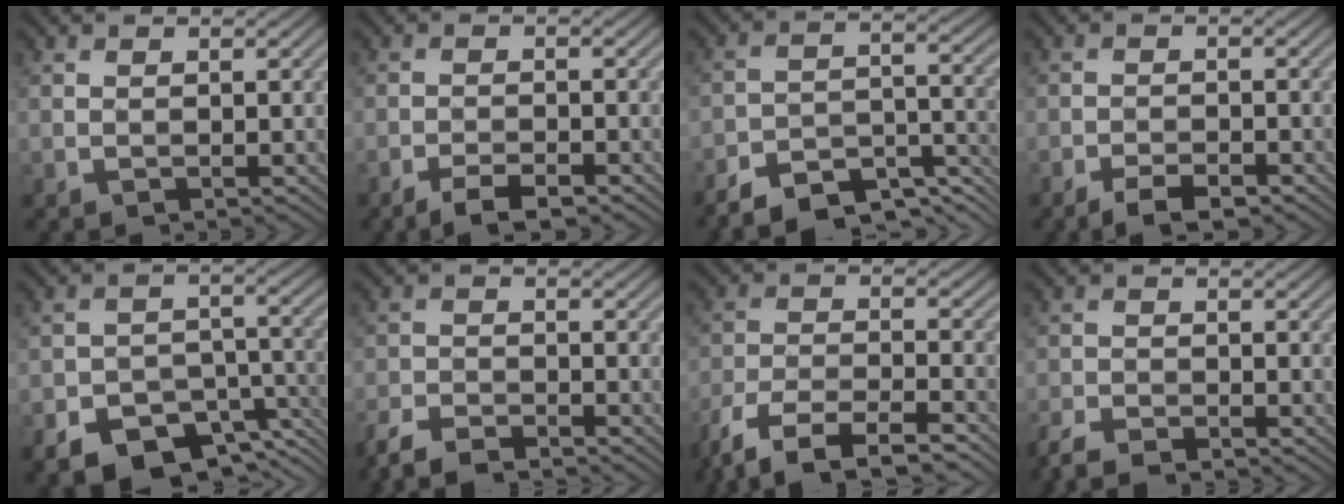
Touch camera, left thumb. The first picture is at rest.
{"total": 3.5, "force": [-2.7, 0.7, 2.1], "torque": [-0.042, 0.006, -0.049]}
{"total": 9.6, "force": [-8.3, 2.8, 3.9], "torque": [-0.067, 0.000, -0.140]}
{"total": 3.8, "force": [-2.9, 1.0, 2.2], "torque": [-0.040, 0.005, -0.051]}
{"total": 9.4, "force": [-6.6, 5.1, 4.4], "torque": [-0.073, -0.015, -0.108]}
{"total": 4.9, "force": [-4.4, 0.9, 1.9], "torque": [-0.044, -0.006, -0.091]}
{"total": 8.4, "force": [-6.7, 2.2, 4.6], "torque": [-0.098, -0.001, -0.132]}
{"total": 4.1, "force": [-3.6, 0.6, 1.8], "torque": [-0.045, -0.007, -0.076]}